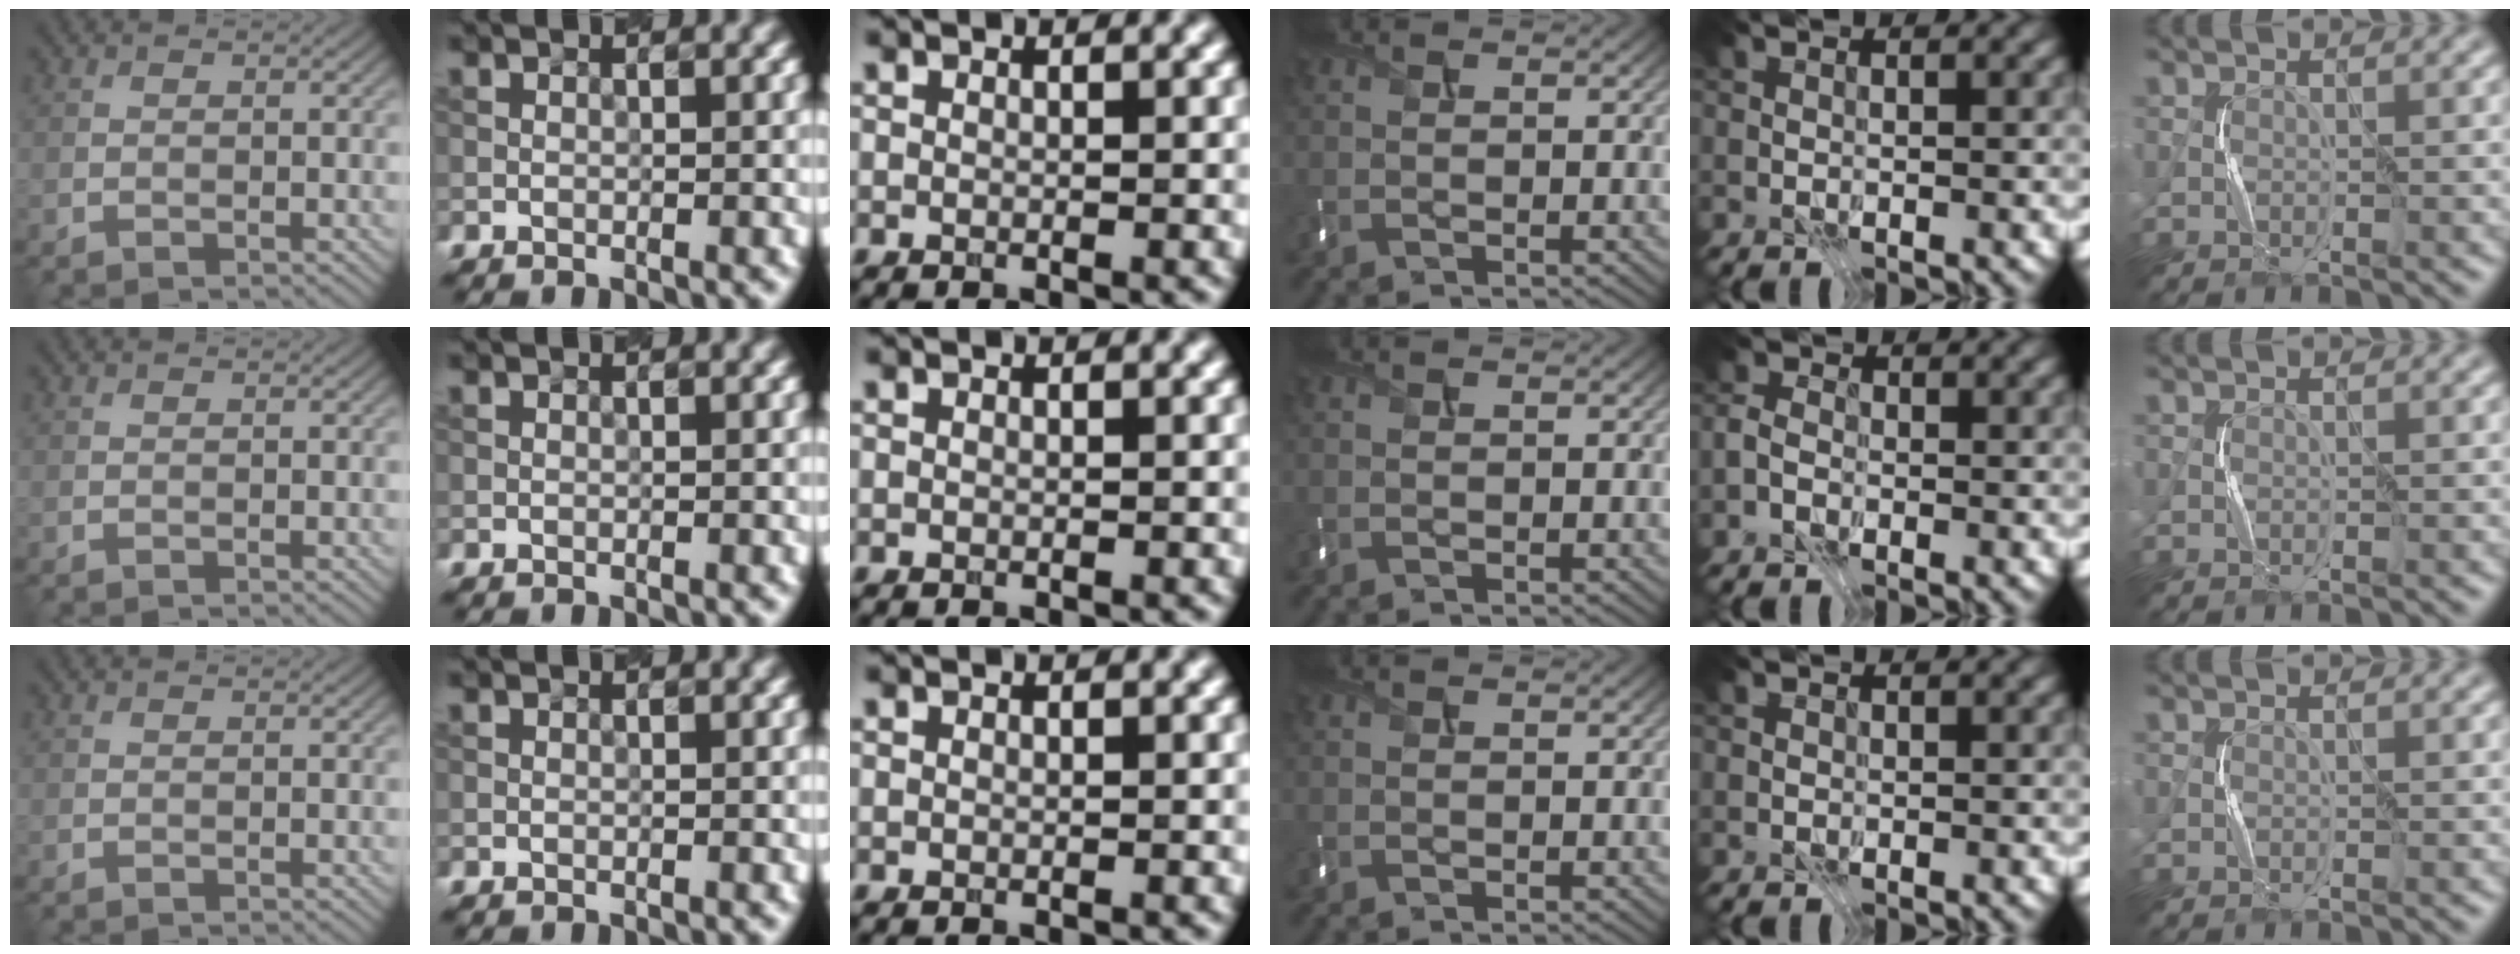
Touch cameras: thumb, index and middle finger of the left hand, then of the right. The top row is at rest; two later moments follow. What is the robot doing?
{"motion": "press", "object": "keyboard"}